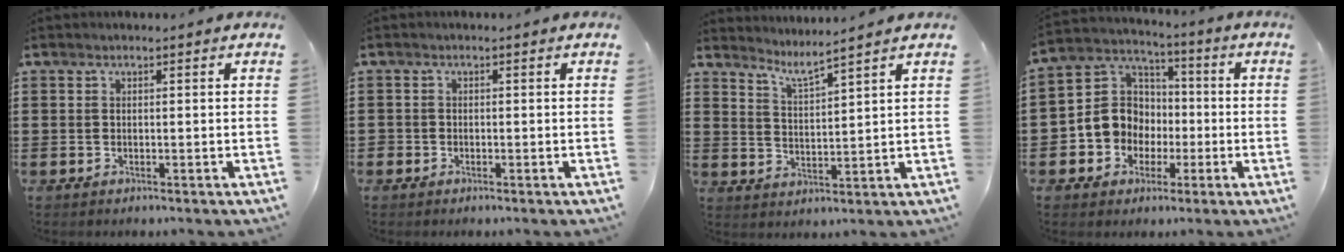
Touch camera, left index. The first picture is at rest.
{"total": 0.8, "force": [-0.6, 0.6, 0.0], "torque": [-0.002, 0.002, -0.013]}
{"total": 4.1, "force": [3.6, -0.7, 1.9], "torque": [-0.051, -0.016, 0.061]}
{"total": 8.4, "force": [-1.5, 8.0, 2.1], "torque": [-0.086, 0.009, -0.029]}